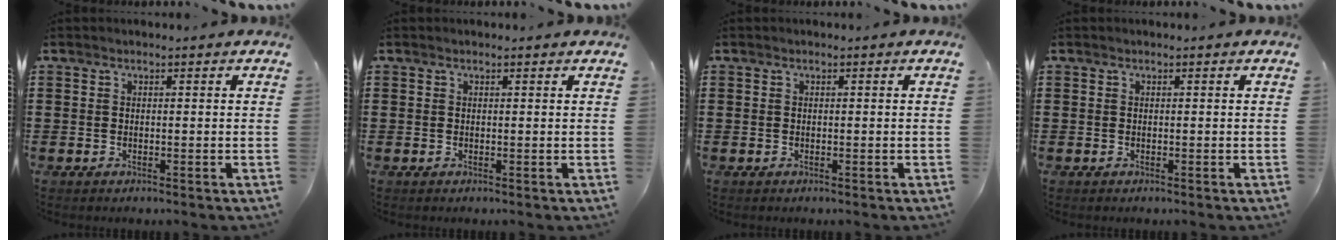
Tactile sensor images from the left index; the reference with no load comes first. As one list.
[{"total": 0.0}, {"total": 0.0}, {"total": 0.0}]